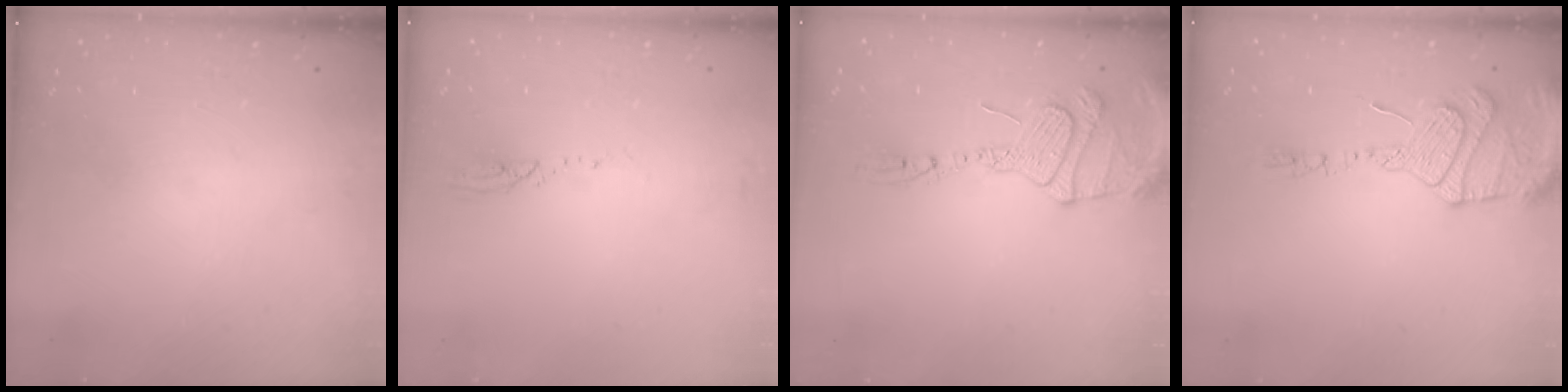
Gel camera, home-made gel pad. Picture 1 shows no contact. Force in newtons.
{"total": 2.4, "press": 2.4, "slide": 0.3}
{"total": 14.4, "press": 14.4, "slide": 1.5}
{"total": 14.8, "press": 14.5, "slide": 2.9}